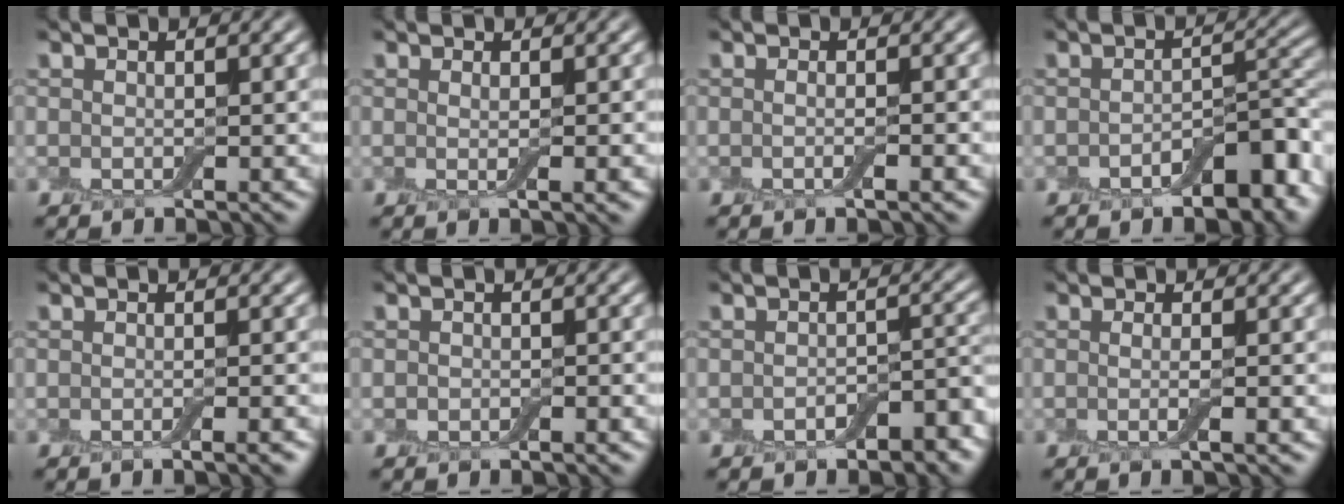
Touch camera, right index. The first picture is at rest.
{"total": 1.4, "force": [0.0, 0.2, 1.4], "torque": [-0.017, 0.000, -0.001]}
{"total": 1.1, "force": [-0.3, 0.1, 1.1], "torque": [-0.018, -0.004, -0.007]}
{"total": 5.9, "force": [-2.7, 2.7, 4.5], "torque": [-0.057, 0.007, -0.041]}
{"total": 1.7, "force": [-0.7, 0.4, 1.5], "torque": [-0.010, 0.000, -0.011]}
{"total": 0.8, "force": [-0.4, 0.5, 0.4], "torque": [-0.007, -0.001, -0.008]}
{"total": 3.7, "force": [-2.0, 1.8, 2.6], "torque": [-0.037, 0.000, -0.027]}
{"total": 1.5, "force": [-0.3, 0.2, 1.5], "torque": [-0.025, -0.007, -0.008]}